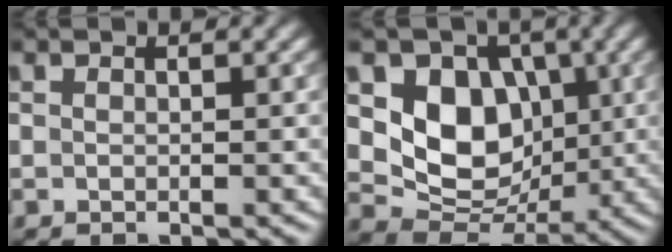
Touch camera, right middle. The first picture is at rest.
{"total": 7.7, "force": [1.5, 6.0, 4.6], "torque": [-0.073, -0.013, 0.022]}